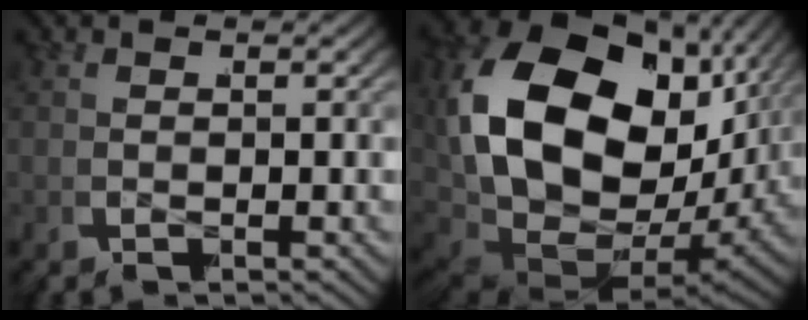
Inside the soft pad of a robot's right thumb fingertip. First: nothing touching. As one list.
[{"total": 24.9, "force": [0.3, 17.1, 18.1], "torque": [-0.357, -0.044, 0.022]}]